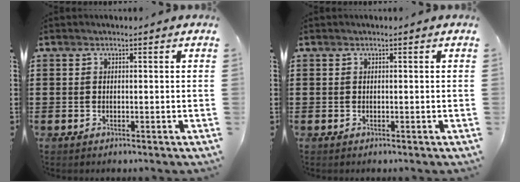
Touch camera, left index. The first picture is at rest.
{"total": 0.0}